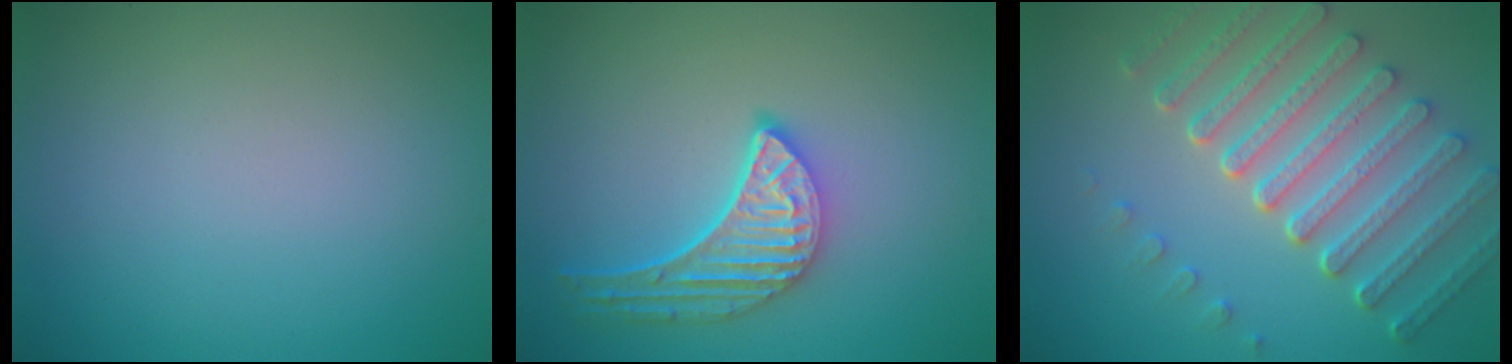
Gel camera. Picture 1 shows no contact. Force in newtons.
{"total": 4.9, "press": 3.9, "slide": 3.0}
{"total": 7.1, "press": 5.3, "slide": 4.8}